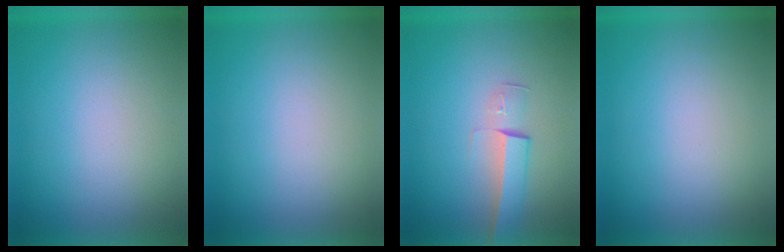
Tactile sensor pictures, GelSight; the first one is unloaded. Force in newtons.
{"total": 0.0}
{"total": 2.9}
{"total": 0.0}